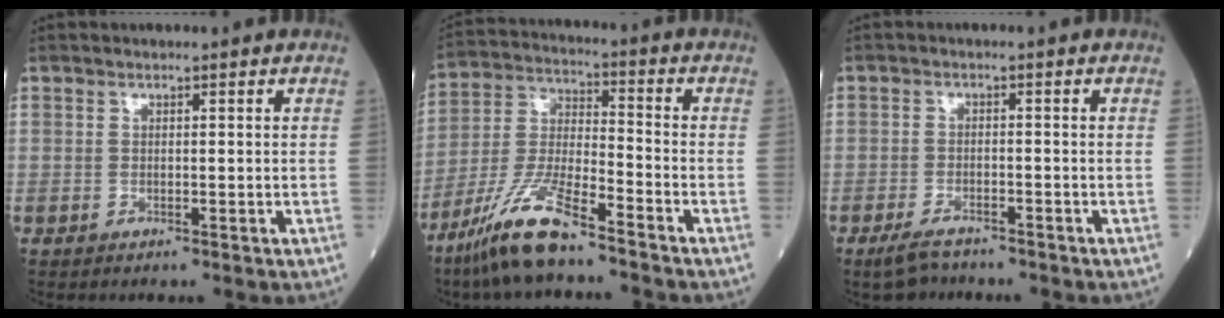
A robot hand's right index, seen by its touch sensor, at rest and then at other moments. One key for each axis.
{"total": 11.7, "fx": -8.6, "fy": 1.2, "fz": 7.8, "tx": -0.172, "ty": -0.024, "tz": -0.169}
{"total": 3.7, "fx": -3.1, "fy": 1.2, "fz": 1.6, "tx": -0.041, "ty": -0.006, "tz": -0.051}